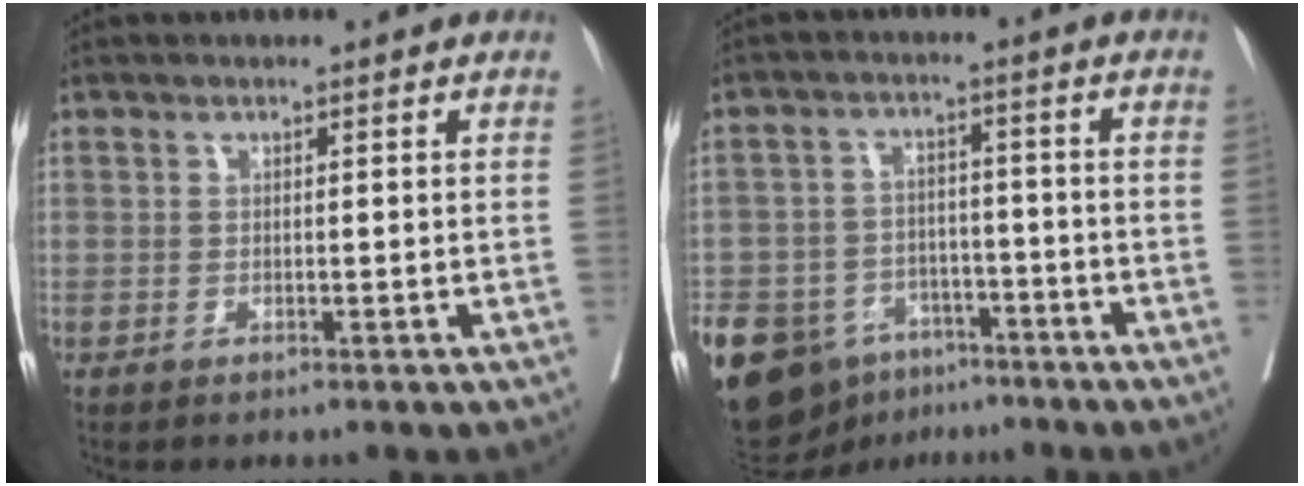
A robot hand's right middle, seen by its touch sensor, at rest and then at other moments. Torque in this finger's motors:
{"motor_torque": [1.27, -0.87, 1.05, 0.21]}